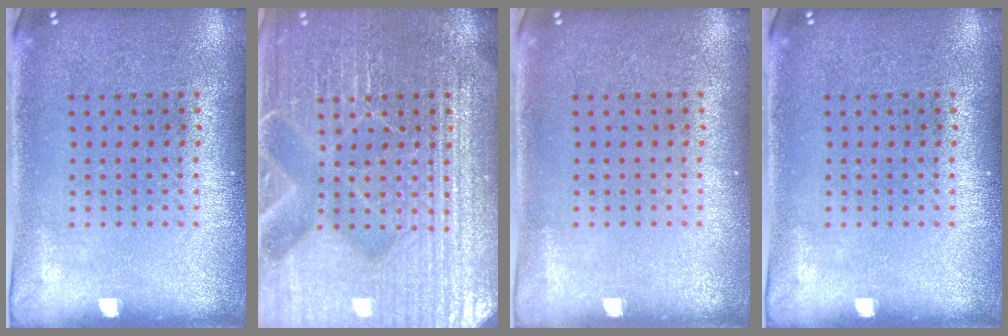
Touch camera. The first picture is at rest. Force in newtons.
{"total": 7.6, "press": 7.5, "slide": 1.0}
{"total": 0.0}
{"total": 0.0}